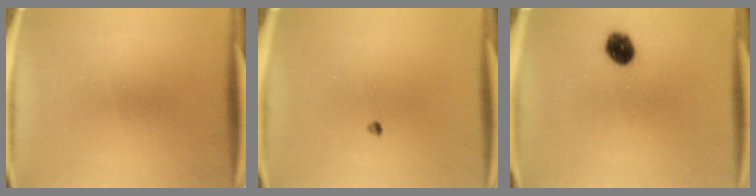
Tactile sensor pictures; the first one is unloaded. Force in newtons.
{"total": 0.7}
{"total": 6.0}